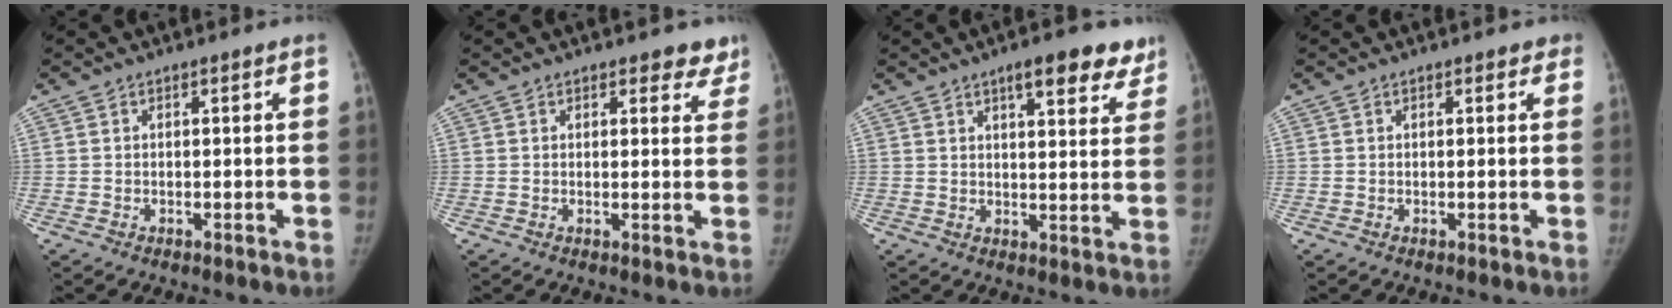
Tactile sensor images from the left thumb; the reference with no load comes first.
{"total": 4.7, "force": [3.8, 2.3, 1.5], "torque": [0.024, -0.018, 0.034]}
{"total": 10.3, "force": [6.8, 3.6, 6.8], "torque": [-0.053, -0.031, 0.086]}
{"total": 0.9, "force": [0.6, 0.6, 0.3], "torque": [0.007, -0.002, 0.001]}